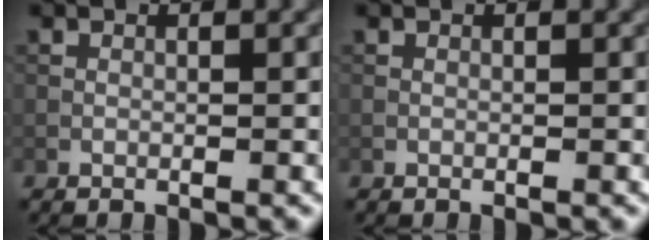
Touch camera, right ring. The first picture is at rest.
{"total": 0.0}